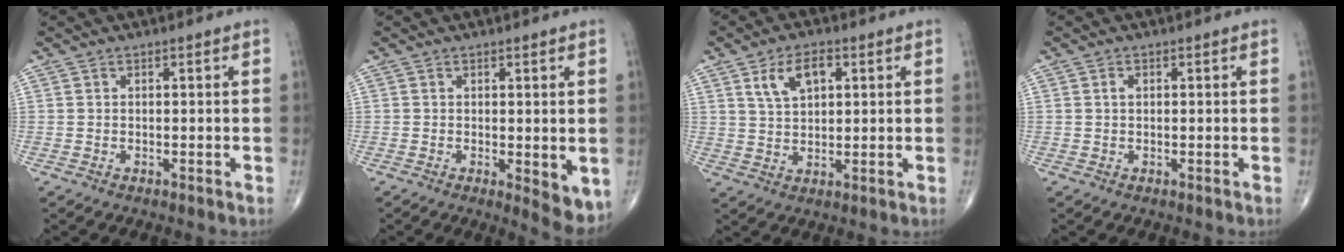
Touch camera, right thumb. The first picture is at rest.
{"total": 5.6, "force": [-0.7, 1.9, 5.2], "torque": [-0.061, -0.016, -0.006]}
{"total": 7.0, "force": [2.9, 3.9, 5.1], "torque": [-0.080, -0.003, 0.055]}
{"total": 0.8, "force": [0.2, 0.5, 0.5], "torque": [-0.009, 0.002, 0.002]}